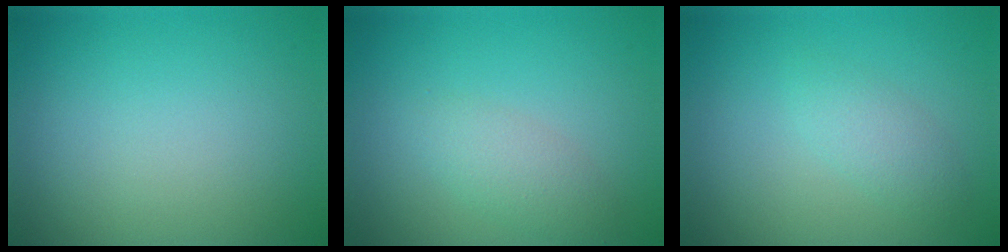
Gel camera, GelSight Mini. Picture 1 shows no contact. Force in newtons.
{"total": 2.1, "press": 2.1, "slide": 0.1}
{"total": 1.8, "press": 1.8, "slide": 0.1}